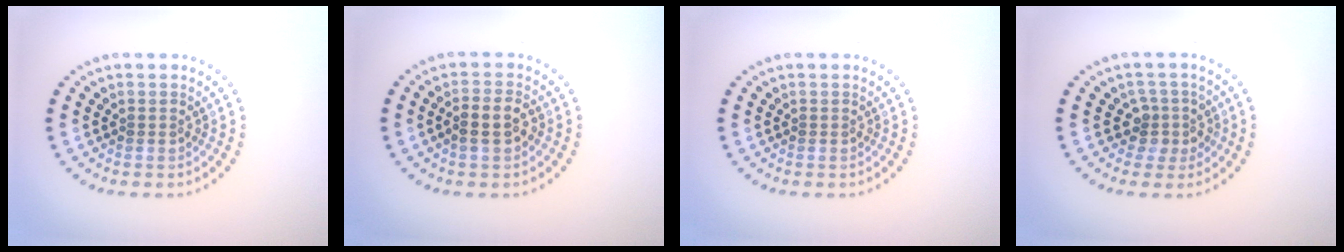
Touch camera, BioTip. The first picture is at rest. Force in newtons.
{"total": 2.5, "press": 2.4, "slide": 0.8}
{"total": 0.0}
{"total": 2.5, "press": 2.0, "slide": 1.6}